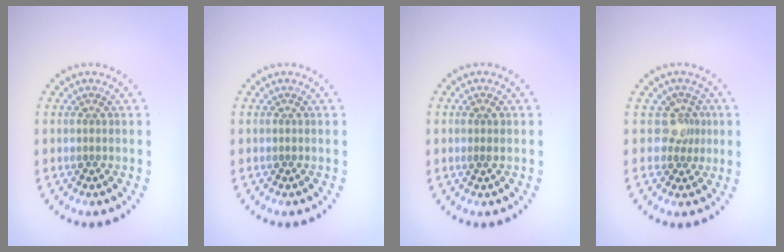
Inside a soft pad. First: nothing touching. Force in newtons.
{"total": 0.0}
{"total": 0.8, "press": 0.7, "slide": 0.4}
{"total": 2.1, "press": 1.6, "slide": 1.4}